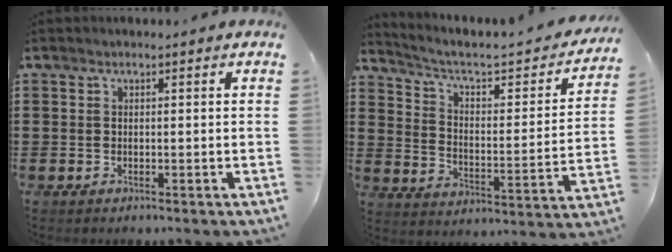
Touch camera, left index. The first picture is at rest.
{"total": 4.1, "force": [3.0, 1.2, 2.5], "torque": [-0.069, -0.029, 0.040]}